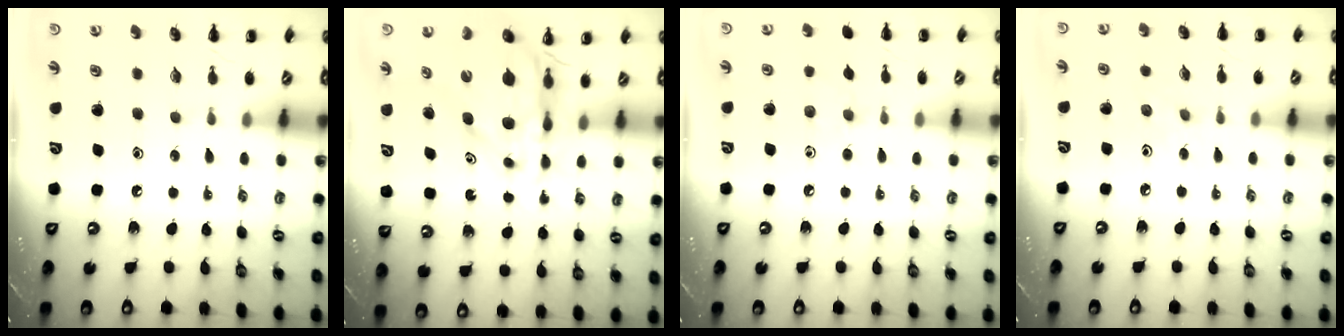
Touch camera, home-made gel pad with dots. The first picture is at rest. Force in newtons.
{"total": 10.0, "press": 9.4, "slide": 3.4}
{"total": 5.6, "press": 5.3, "slide": 1.7}
{"total": 2.5, "press": 2.3, "slide": 1.0}